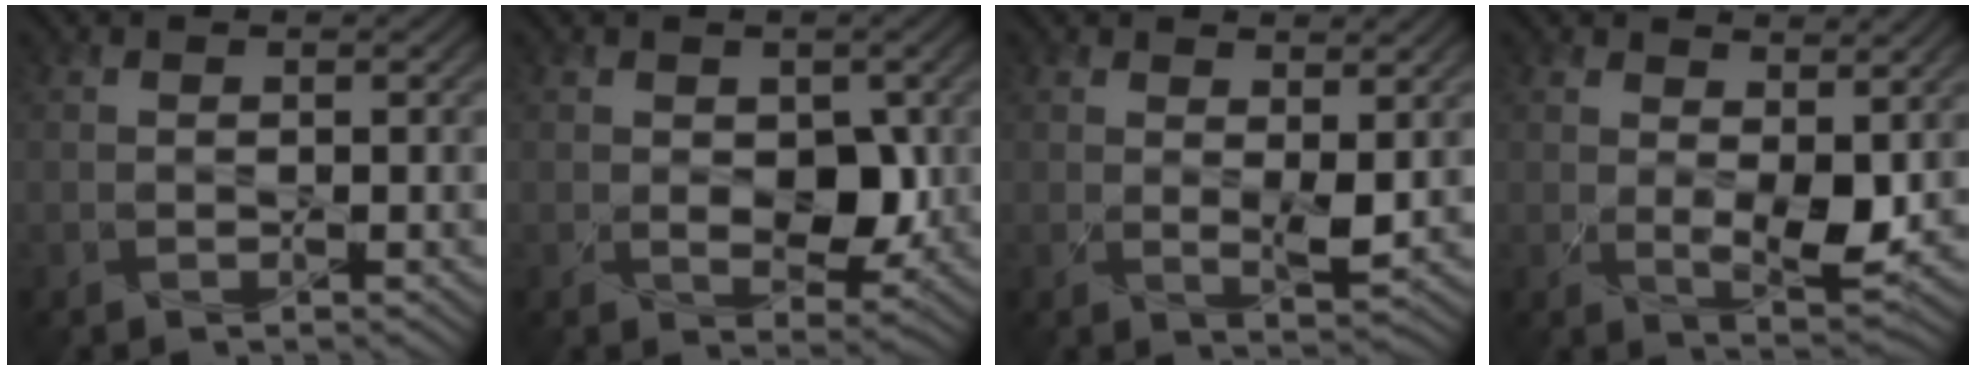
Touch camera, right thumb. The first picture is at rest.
{"total": 4.5, "force": [0.2, 2.9, 3.4], "torque": [-0.058, -0.014, 0.010]}
{"total": 2.9, "force": [1.3, 0.9, 2.4], "torque": [-0.052, -0.011, 0.026]}
{"total": 5.4, "force": [1.9, 2.7, 4.3], "torque": [-0.087, -0.015, 0.036]}